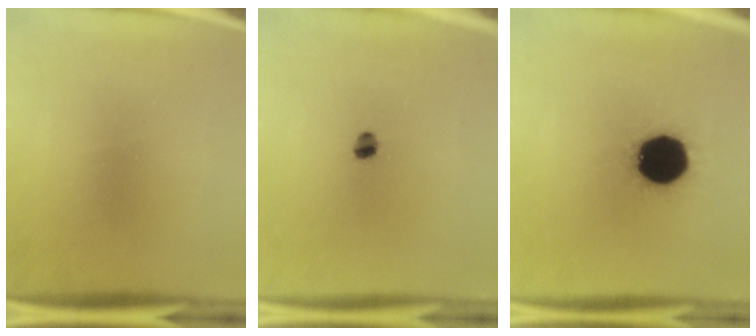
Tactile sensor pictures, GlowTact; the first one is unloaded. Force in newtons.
{"total": 2.3}
{"total": 19.9}